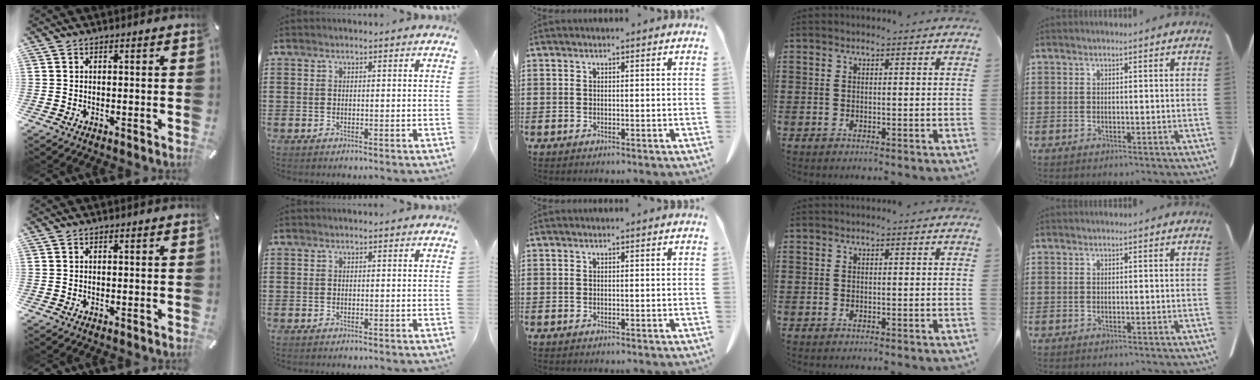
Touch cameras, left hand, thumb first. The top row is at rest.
{}